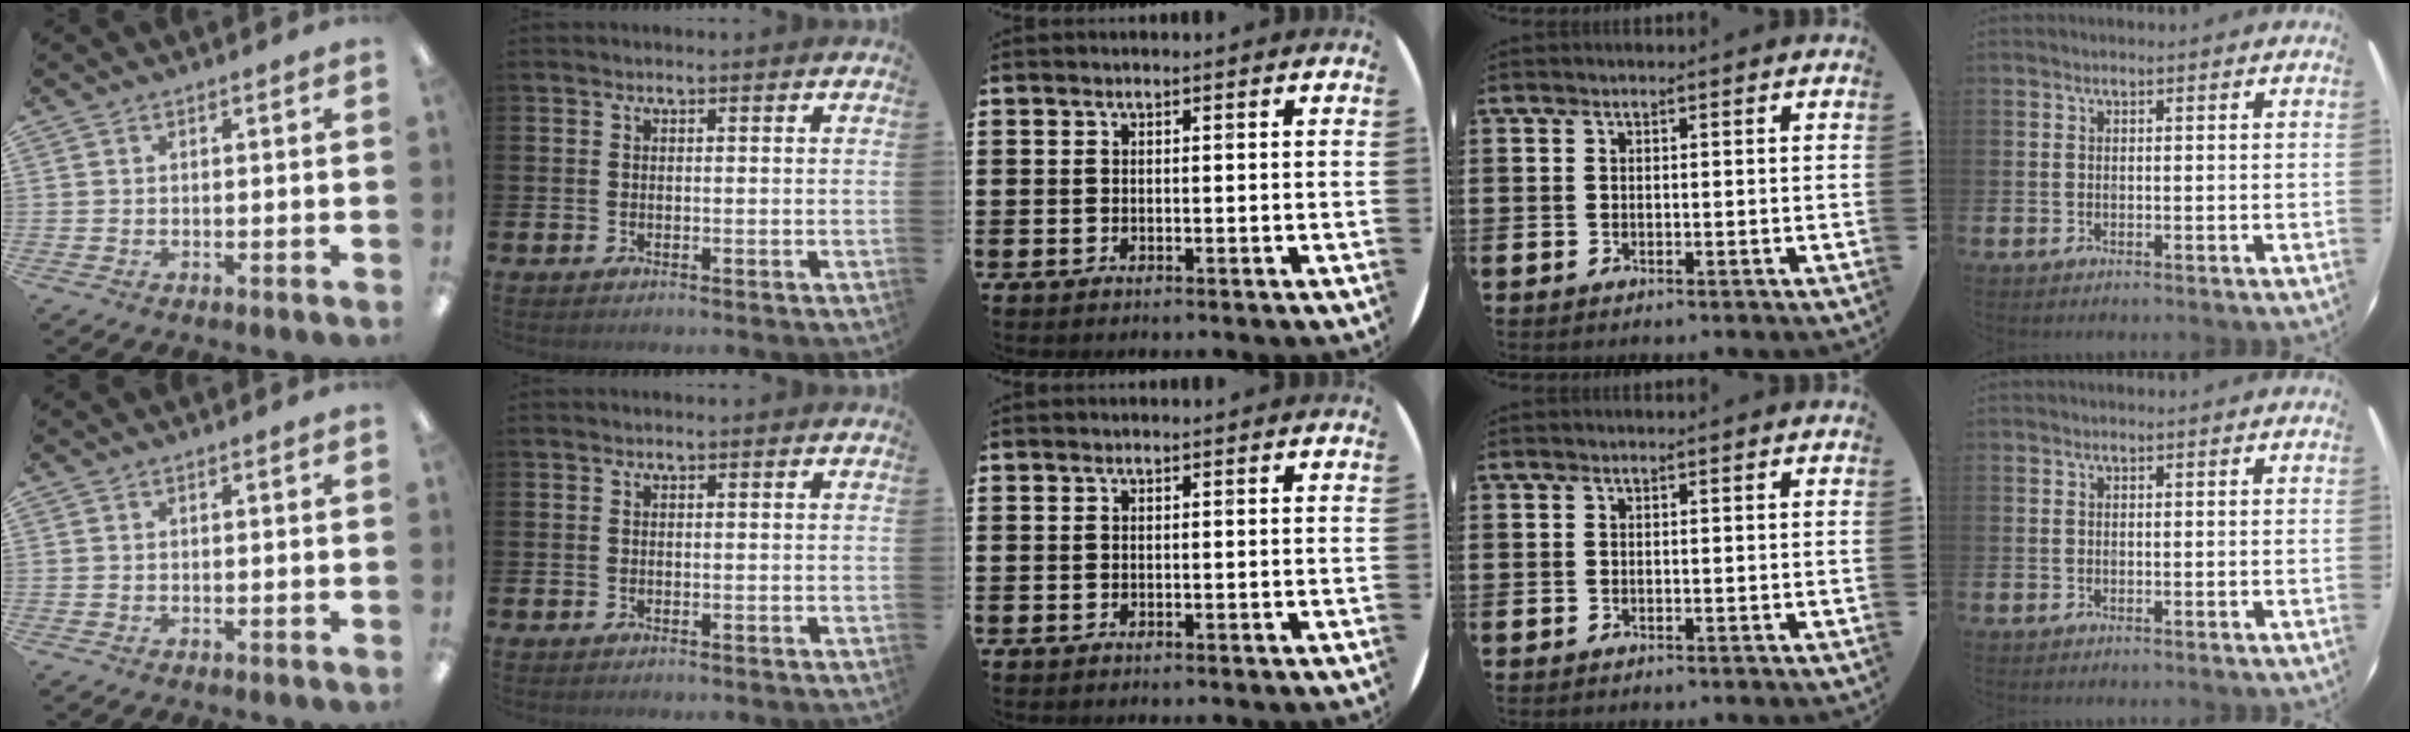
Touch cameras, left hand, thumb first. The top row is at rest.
{}